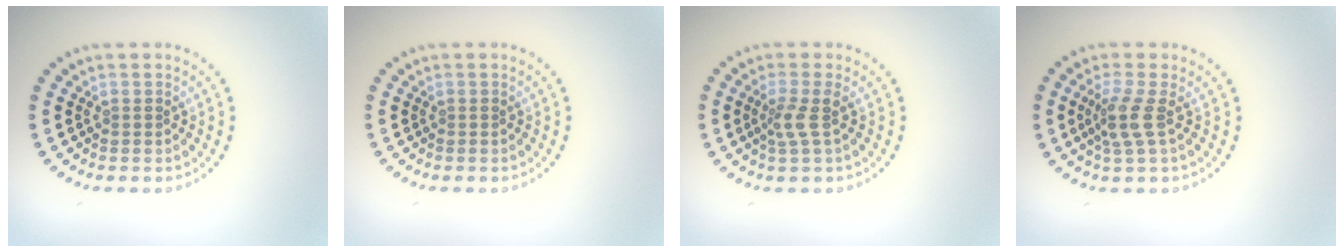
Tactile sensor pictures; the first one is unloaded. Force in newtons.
{"total": 0.0}
{"total": 1.9, "press": 1.4, "slide": 1.3}
{"total": 2.5, "press": 1.9, "slide": 1.7}